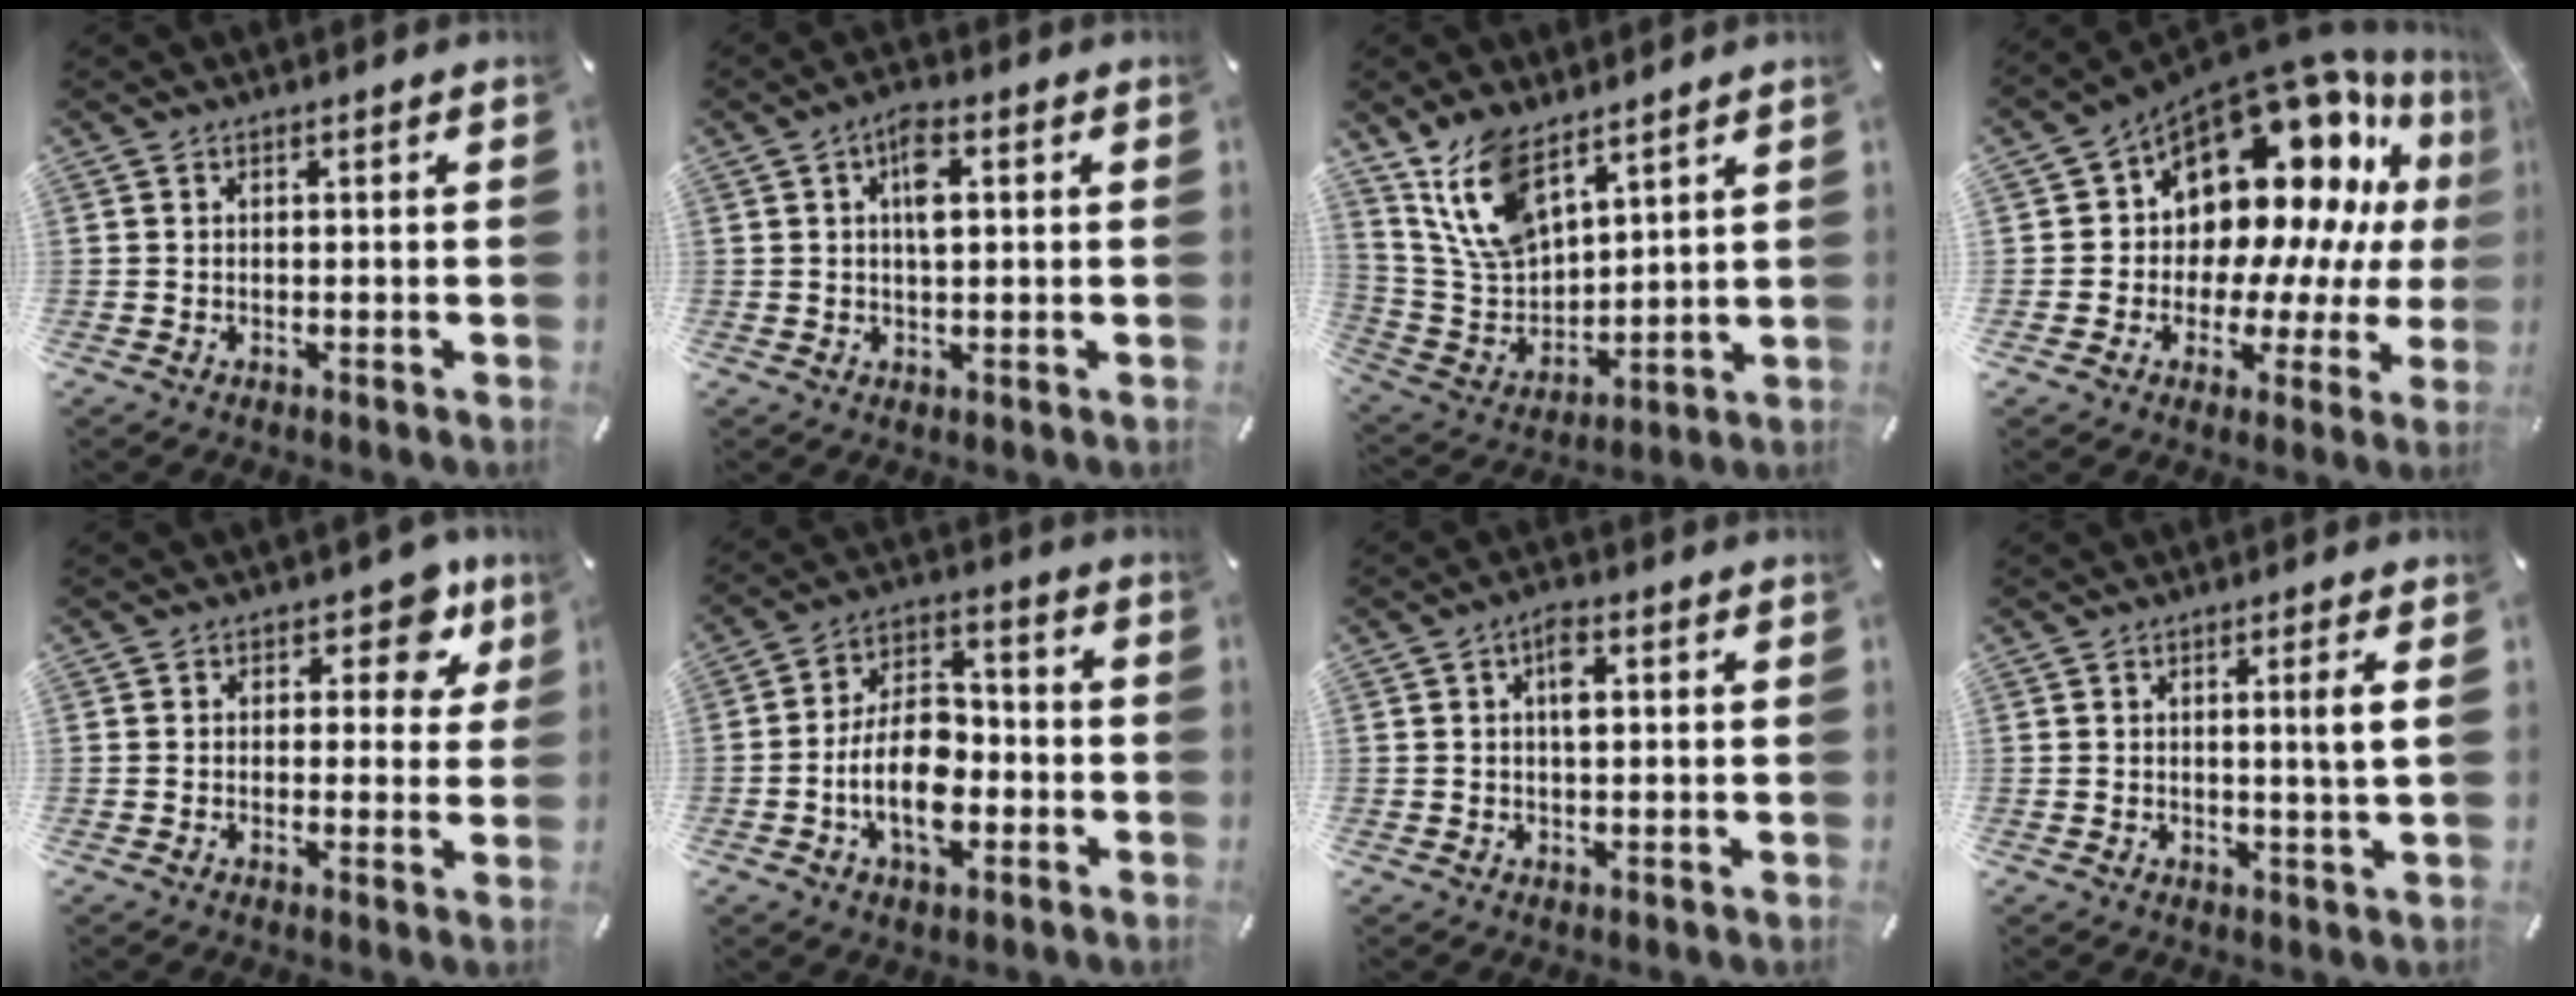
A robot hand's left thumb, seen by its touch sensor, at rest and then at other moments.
{"total": 5.6, "force": [1.6, 2.4, 4.8], "torque": [-0.086, 0.004, 0.022]}
{"total": 13.8, "force": [9.7, 7.0, 6.9], "torque": [-0.177, -0.038, 0.187]}
{"total": 17.2, "force": [10.0, 10.6, 9.1], "torque": [-0.119, -0.106, 0.177]}
{"total": 8.6, "force": [4.3, 5.0, 5.6], "torque": [-0.049, -0.023, 0.066]}
{"total": 13.9, "force": [-3.6, 8.6, 10.3], "torque": [-0.203, 0.005, -0.066]}
{"total": 4.1, "force": [1.1, 1.8, 3.5], "torque": [-0.060, 0.003, 0.013]}
{"total": 4.9, "force": [1.1, -0.2, 4.8], "torque": [-0.084, -0.011, 0.012]}